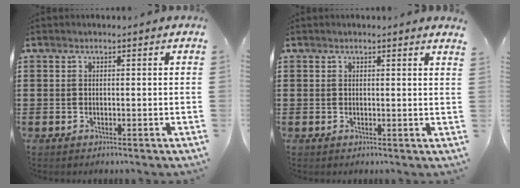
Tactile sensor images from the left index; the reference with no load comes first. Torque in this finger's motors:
{"motor_torque": [0.53, -0.76, -0.23, 0.01]}